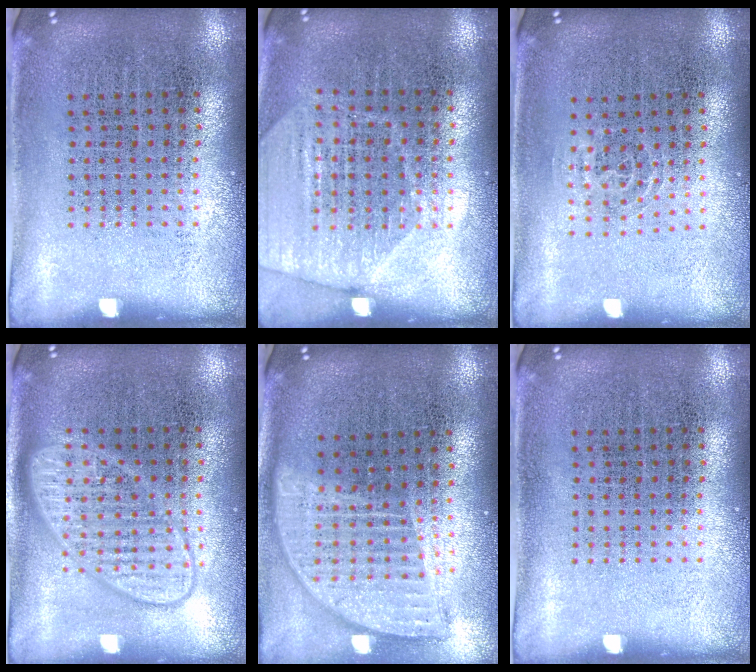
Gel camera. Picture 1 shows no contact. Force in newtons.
{"total": 1.8, "press": 1.7, "slide": 0.5}
{"total": 0.9, "press": 0.5, "slide": 0.8}
{"total": 2.9, "press": 2.9, "slide": 0.4}
{"total": 1.9, "press": 1.5, "slide": 1.1}
{"total": 0.0}